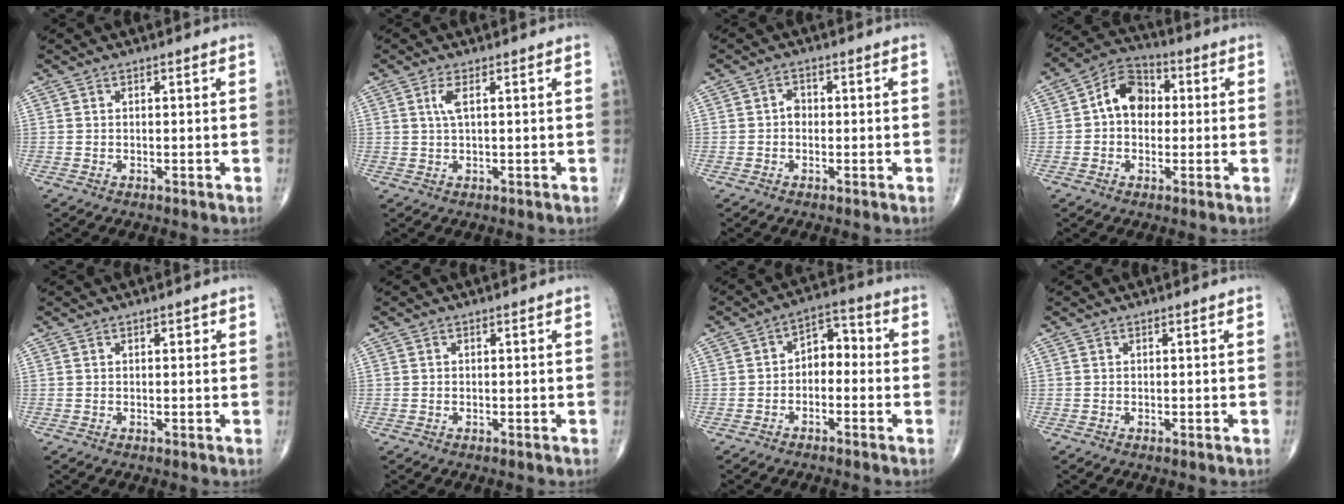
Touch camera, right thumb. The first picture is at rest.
{"total": 2.4, "force": [0.8, 0.5, 2.3], "torque": [-0.059, 0.003, 0.019]}
{"total": 1.9, "force": [-0.3, 1.5, 1.1], "torque": [-0.005, 0.007, -0.011]}
{"total": 9.1, "force": [0.8, 6.9, 6.0], "torque": [-0.076, 0.028, -0.002]}
{"total": 1.0, "force": [0.5, 0.5, 0.7], "torque": [-0.005, 0.001, 0.005]}
{"total": 0.0}
{"total": 6.0, "force": [-1.0, 4.1, 4.3], "torque": [-0.042, 0.035, -0.031]}
{"total": 0.0}